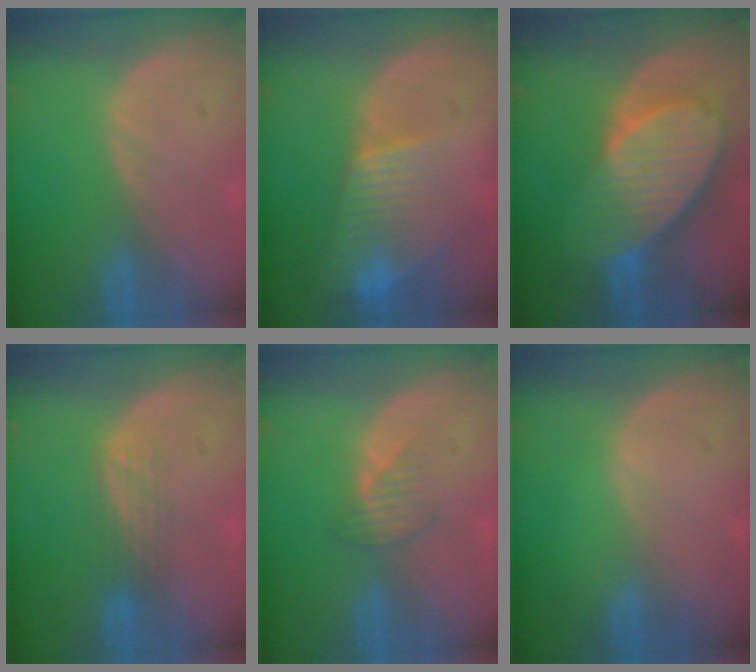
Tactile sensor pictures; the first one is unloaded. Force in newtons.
{"total": 8.0, "press": 6.9, "slide": 4.1}
{"total": 10.3, "press": 9.0, "slide": 5.0}
{"total": 2.9, "press": 2.7, "slide": 1.2}
{"total": 2.5, "press": 2.5, "slide": 0.3}
{"total": 0.0}